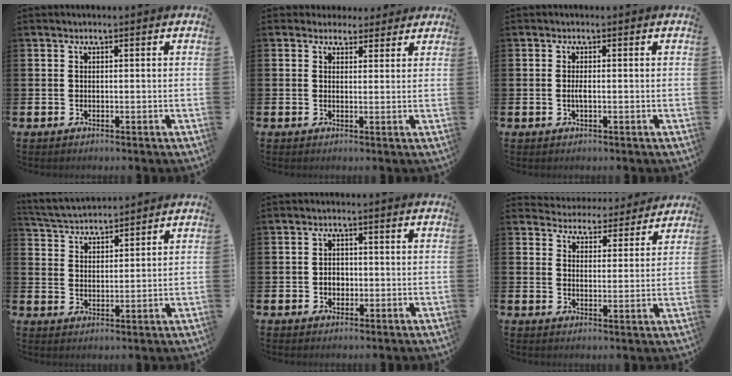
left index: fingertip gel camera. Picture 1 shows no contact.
{"total": 3.1, "force": [2.6, 1.6, -0.1], "torque": [0.011, -0.011, 0.044]}
{"total": 1.1, "force": [-0.2, 0.2, 1.0], "torque": [-0.019, 0.000, -0.003]}
{"total": 4.2, "force": [4.2, 0.7, 0.0], "torque": [-0.022, -0.024, 0.075]}
{"total": 2.1, "force": [-0.4, 1.7, 1.1], "torque": [-0.006, -0.001, -0.014]}
{"total": 4.9, "force": [4.7, 1.2, -0.3], "torque": [-0.005, -0.044, 0.080]}